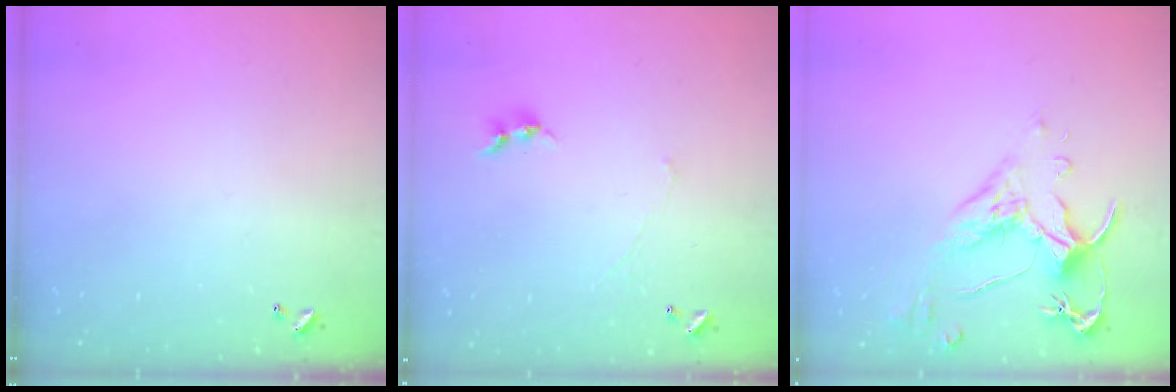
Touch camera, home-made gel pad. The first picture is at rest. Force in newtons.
{"total": 1.0, "press": 0.8, "slide": 0.6}
{"total": 2.5, "press": 2.2, "slide": 1.3}